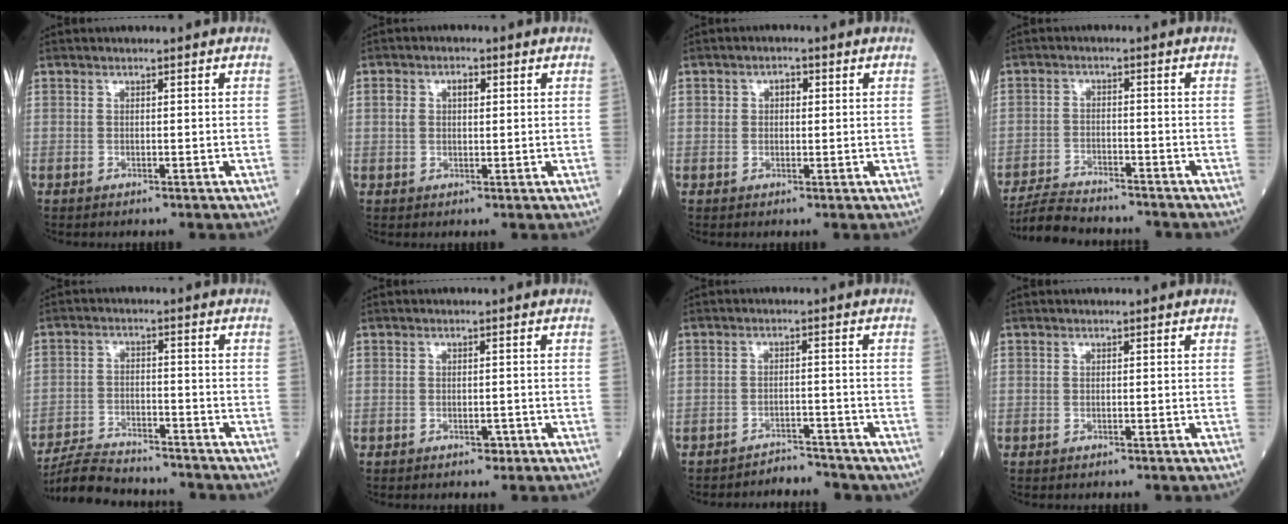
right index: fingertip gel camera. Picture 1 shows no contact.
{"total": 3.5, "force": [1.0, 2.2, 2.6], "torque": [-0.053, 0.017, 0.021]}
{"total": 2.4, "force": [0.6, 1.7, 1.5], "torque": [-0.025, 0.011, 0.009]}
{"total": 8.4, "force": [-8.0, 0.9, 2.4], "torque": [-0.040, -0.011, -0.133]}
{"total": 11.1, "force": [-10.6, 1.4, 3.2], "torque": [-0.054, 0.002, -0.174]}
{"total": 1.2, "force": [-0.8, 0.6, 0.8], "torque": [-0.006, 0.001, -0.009]}
{"total": 4.6, "force": [-4.4, 1.4, -0.4], "torque": [0.010, 0.006, -0.066]}
{"total": 0.0}